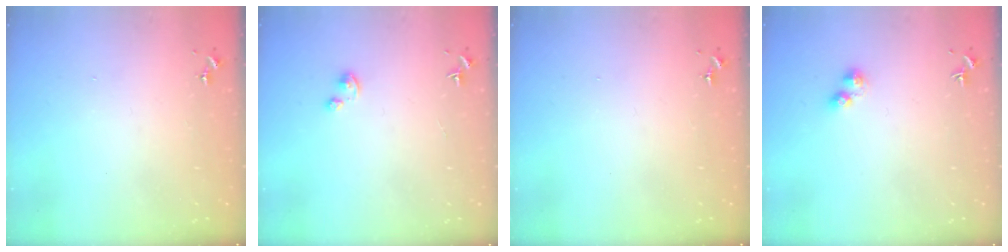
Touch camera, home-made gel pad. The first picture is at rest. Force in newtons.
{"total": 2.5, "press": 2.5, "slide": 0.2}
{"total": 0.0}
{"total": 3.2, "press": 3.2, "slide": 0.4}